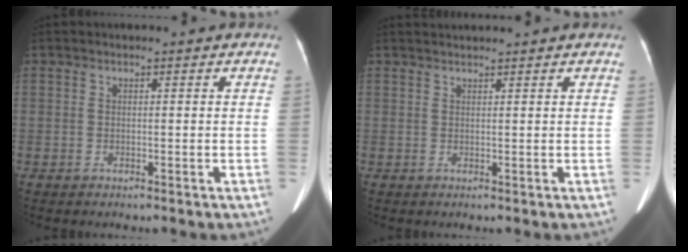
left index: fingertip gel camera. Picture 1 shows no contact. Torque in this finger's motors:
{"motor_torque": [0.91, -1.23, 0.13, 0.06]}